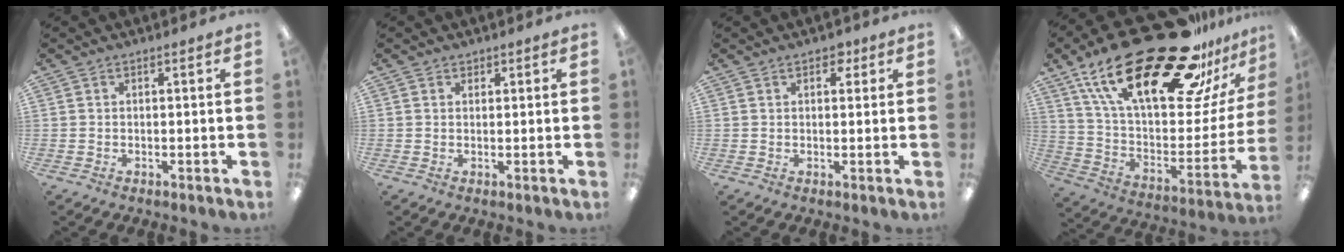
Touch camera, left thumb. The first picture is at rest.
{"total": 1.0, "force": [0.7, 0.7, -0.3], "torque": [0.013, -0.002, 0.012]}
{"total": 2.6, "force": [1.6, 1.7, 1.2], "torque": [-0.005, -0.006, 0.022]}
{"total": 34.8, "force": [22.6, 13.8, 22.7], "torque": [-0.328, -0.150, 0.415]}